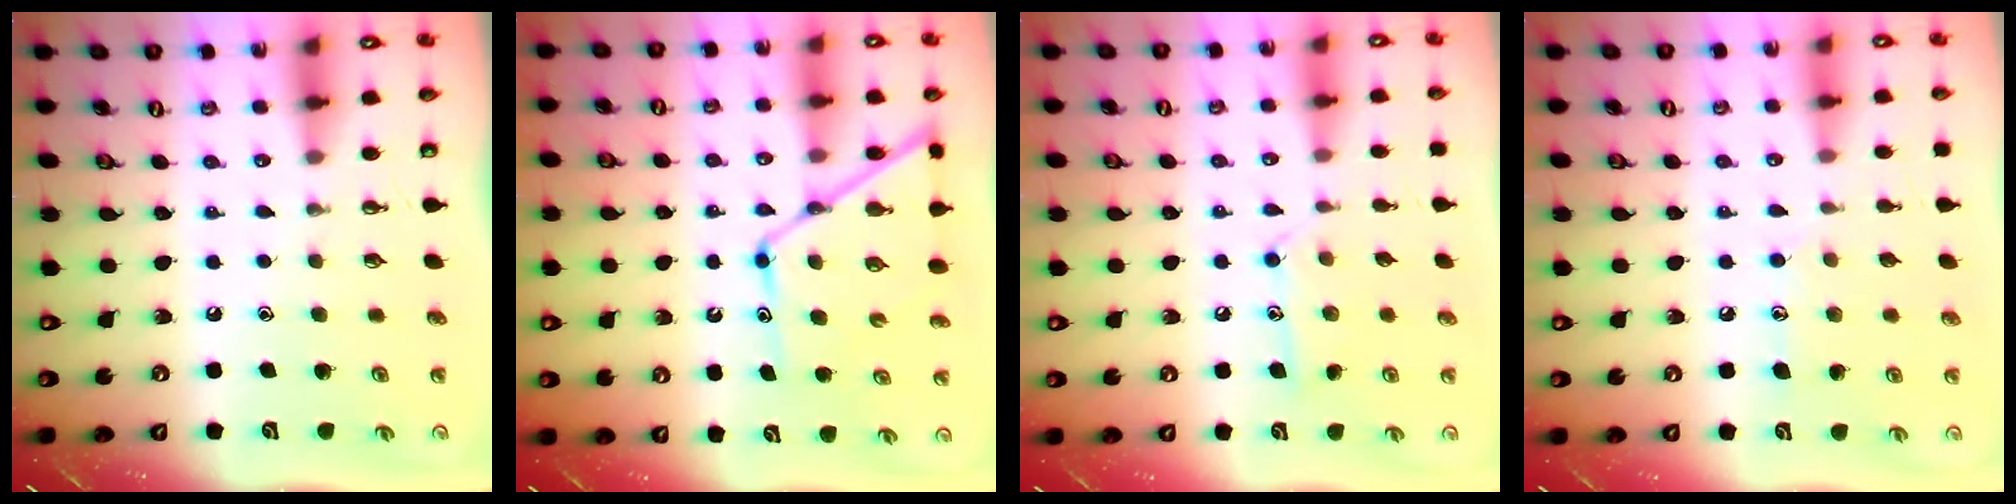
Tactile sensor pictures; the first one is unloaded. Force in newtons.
{"total": 13.1, "press": 13.1, "slide": 1.1}
{"total": 9.9, "press": 9.9, "slide": 0.7}
{"total": 7.0, "press": 7.0, "slide": 0.4}